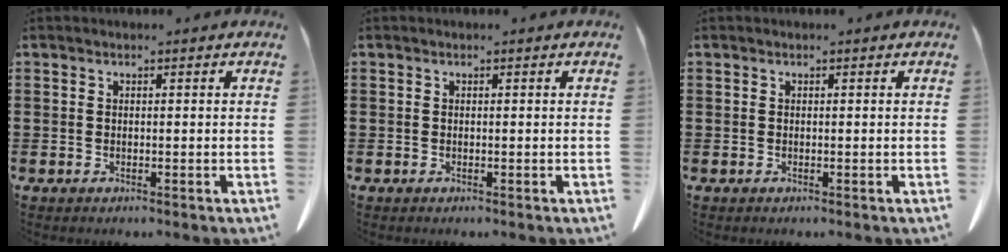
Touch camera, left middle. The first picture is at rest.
{"total": 0.0}
{"total": 0.0}